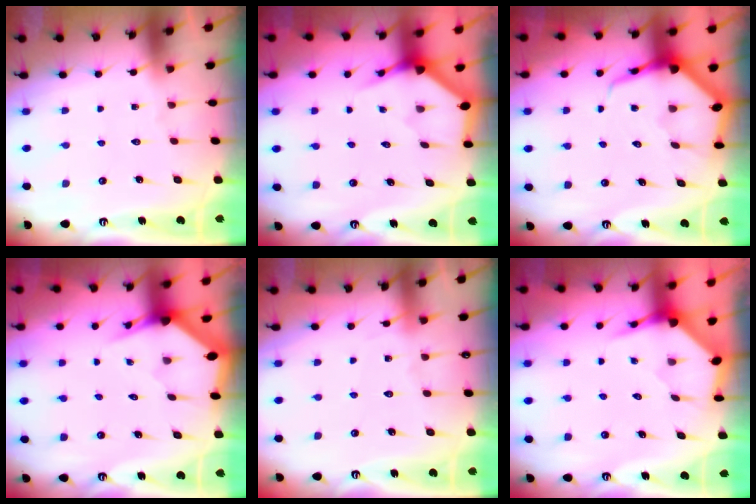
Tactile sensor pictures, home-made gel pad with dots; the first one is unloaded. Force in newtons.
{"total": 3.4, "press": 3.4, "slide": 0.1}
{"total": 7.6, "press": 7.6, "slide": 0.9}
{"total": 3.4, "press": 3.4, "slide": 0.2}
{"total": 3.6, "press": 3.5, "slide": 0.6}
{"total": 3.9, "press": 3.8, "slide": 0.5}